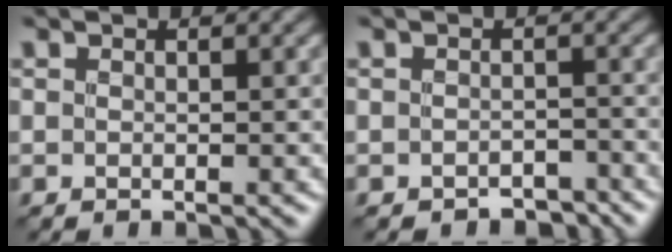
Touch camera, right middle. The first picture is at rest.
{"total": 1.8, "force": [-1.6, 0.7, 0.4], "torque": [0.000, 0.003, -0.022]}